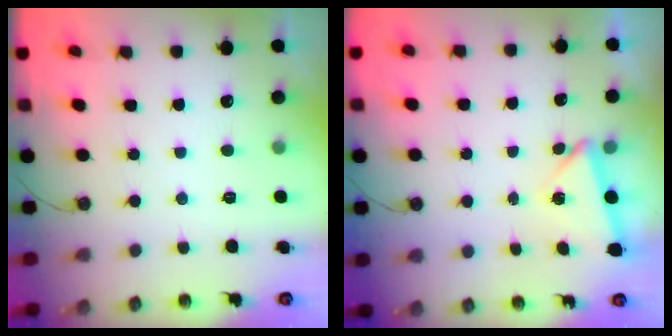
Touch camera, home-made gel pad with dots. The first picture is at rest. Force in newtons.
{"total": 3.0, "press": 2.5, "slide": 1.8}